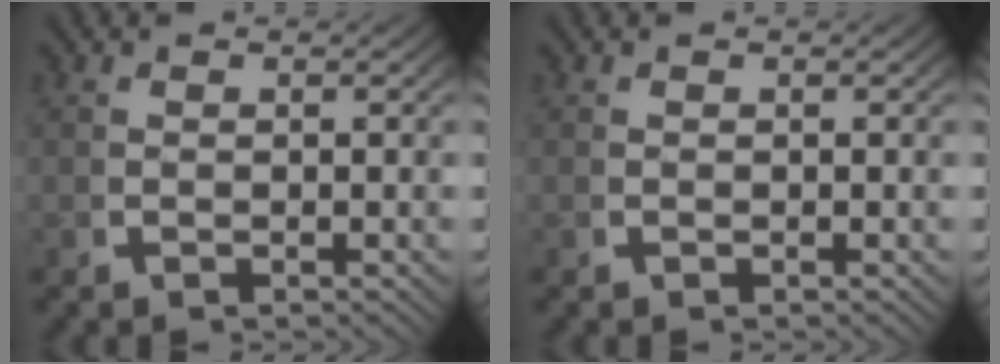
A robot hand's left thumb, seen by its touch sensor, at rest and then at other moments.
{"total": 0.0}